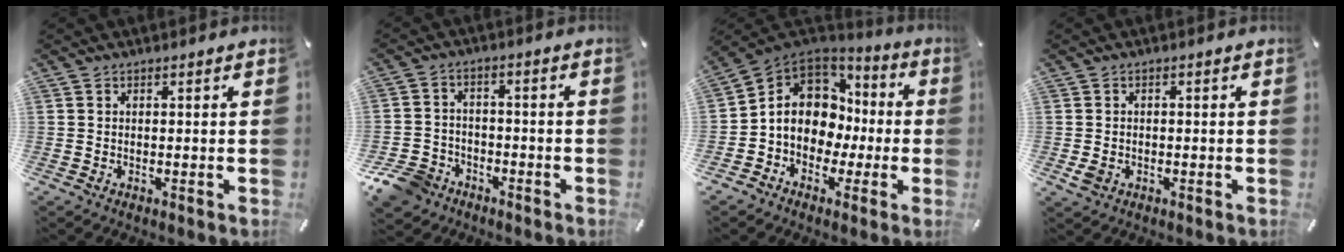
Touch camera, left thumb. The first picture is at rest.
{"total": 8.0, "force": [-5.3, 5.5, 2.1], "torque": [-0.055, 0.037, -0.103]}
{"total": 11.0, "force": [-1.2, 9.8, 5.0], "torque": [-0.101, 0.005, -0.017]}
{"total": 2.3, "force": [-0.7, 1.8, 1.3], "torque": [-0.029, -0.001, -0.014]}